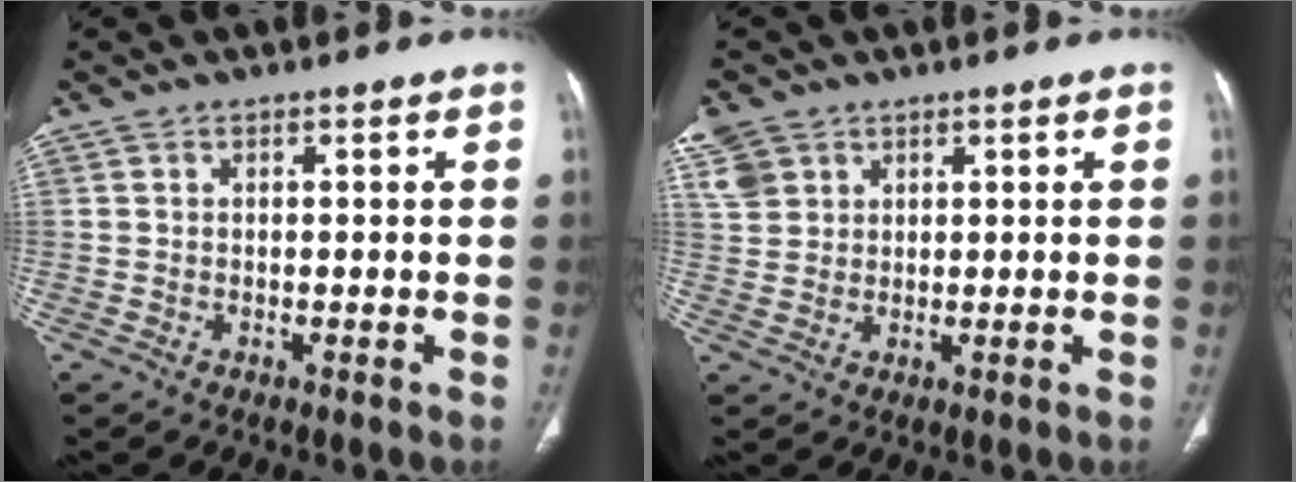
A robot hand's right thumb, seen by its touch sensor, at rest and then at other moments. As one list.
[{"total": 9.0, "force": [4.7, 6.9, 3.3], "torque": [-0.079, 0.005, 0.103]}]